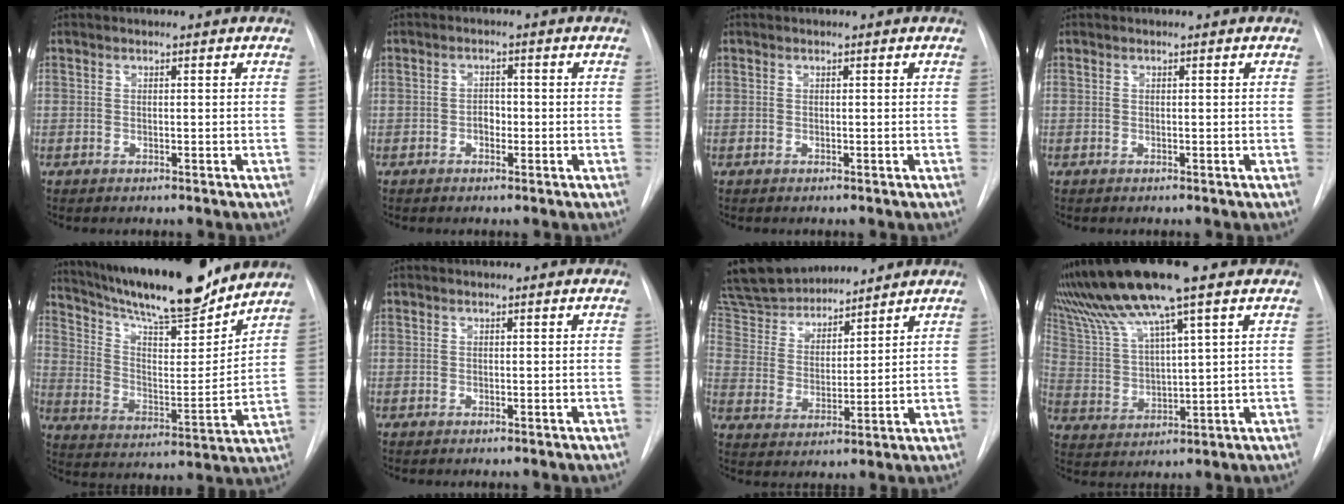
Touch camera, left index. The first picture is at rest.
{"total": 1.7, "force": [-0.5, 1.2, 1.2], "torque": [-0.016, 0.005, -0.008]}
{"total": 0.0}
{"total": 0.0}
{"total": 22.6, "force": [19.5, 3.3, 10.9], "torque": [-0.195, -0.005, 0.303]}
{"total": 0.0}
{"total": 14.5, "force": [13.6, 3.5, 3.7], "torque": [-0.068, 0.021, 0.255]}
{"total": 14.2, "force": [10.8, -0.6, 9.2], "torque": [-0.181, 0.018, 0.202]}